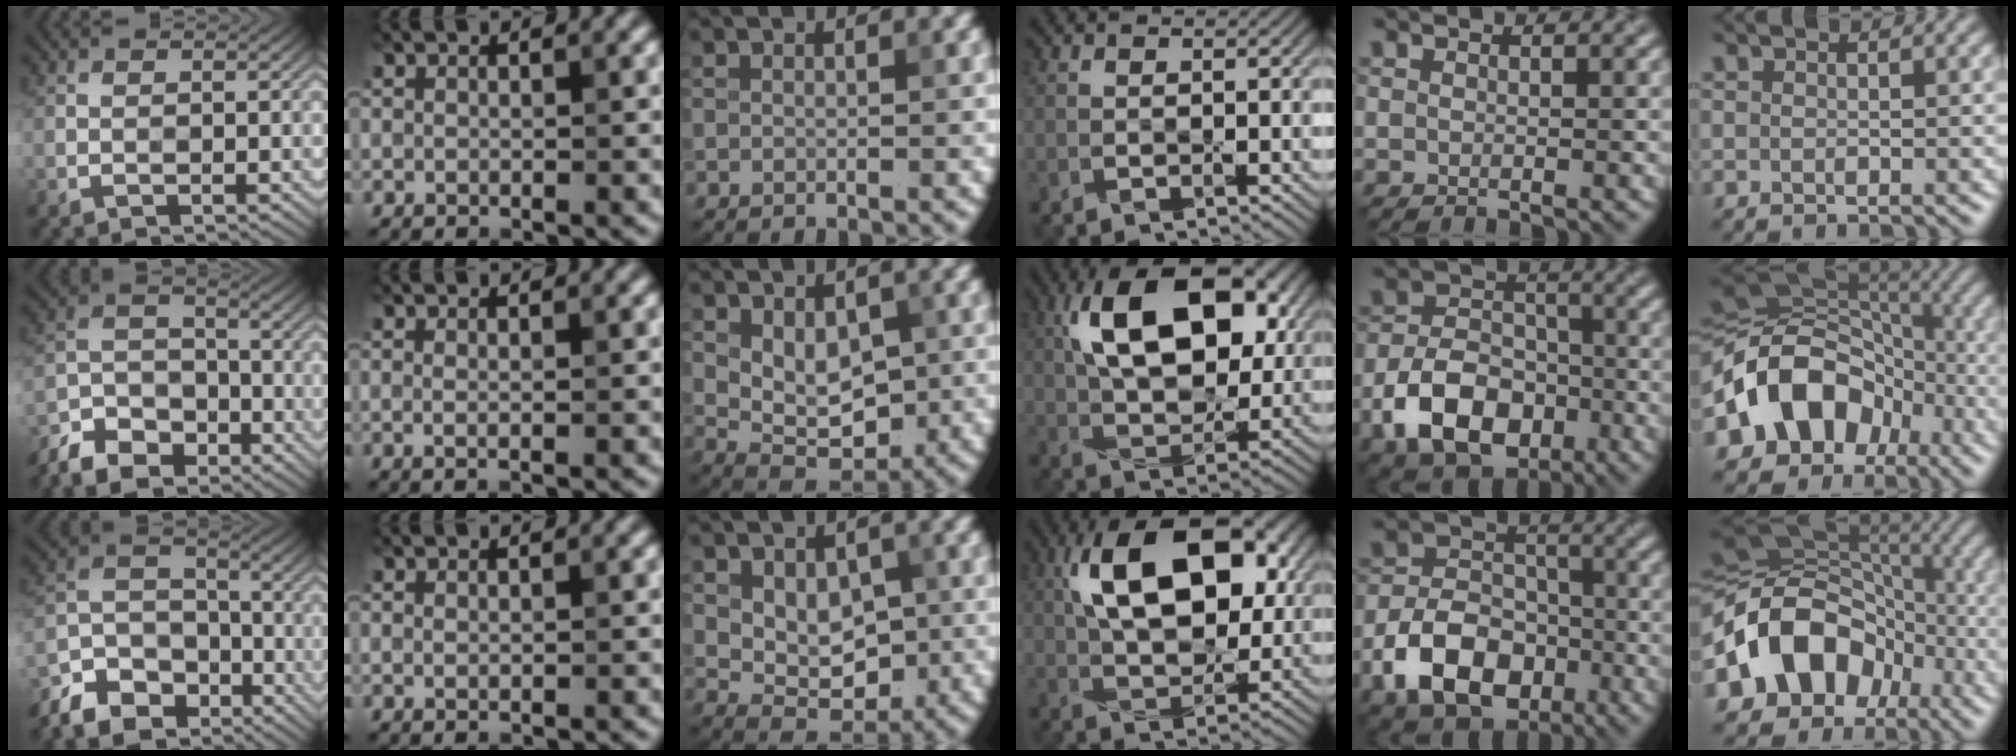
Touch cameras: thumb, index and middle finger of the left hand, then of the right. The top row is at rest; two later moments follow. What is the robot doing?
{"motion": "wipe", "object": "bowl"}